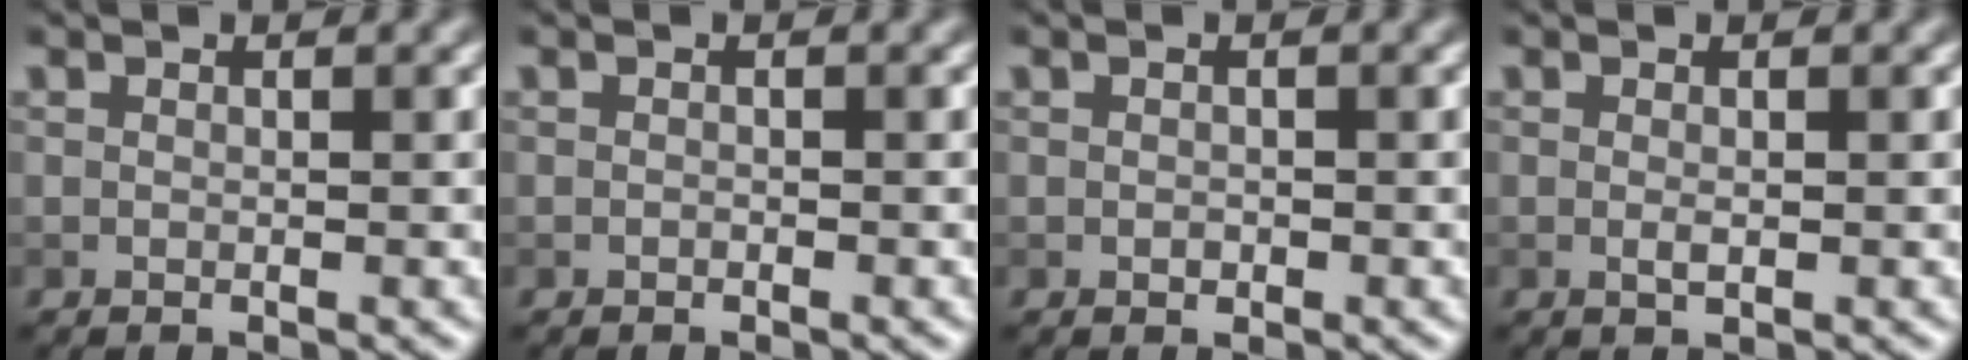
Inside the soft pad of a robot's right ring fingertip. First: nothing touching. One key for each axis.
{"total": 0.0}
{"total": 0.5, "fx": -0.1, "fy": 0.4, "fz": 0.3, "tx": -0.003, "ty": -0.002, "tz": -0.003}
{"total": 0.7, "fx": 0.0, "fy": 0.2, "fz": 0.7, "tx": -0.015, "ty": -0.004, "tz": -0.001}